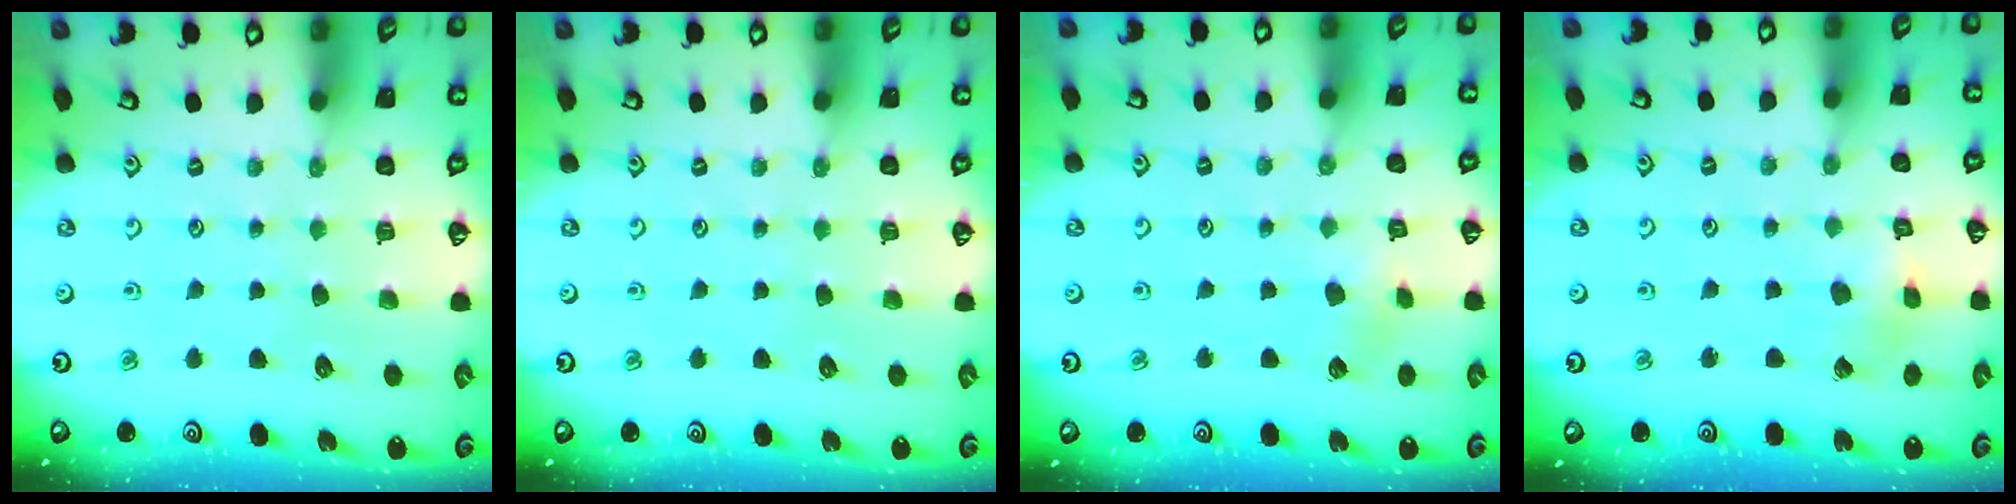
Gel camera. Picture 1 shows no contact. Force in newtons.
{"total": 0.0}
{"total": 2.9, "press": 2.9, "slide": 0.4}
{"total": 2.6, "press": 2.5, "slide": 0.3}